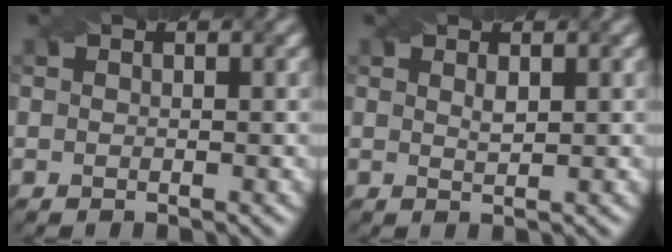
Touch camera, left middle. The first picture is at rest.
{"total": 0.9, "force": [0.5, 0.2, 0.7], "torque": [-0.015, -0.001, 0.010]}